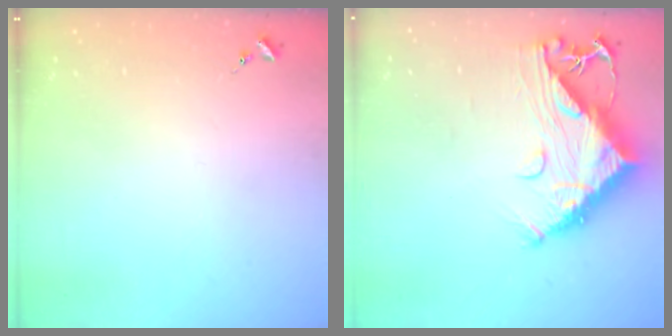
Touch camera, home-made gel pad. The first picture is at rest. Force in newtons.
{"total": 14.1, "press": 14.0, "slide": 1.3}